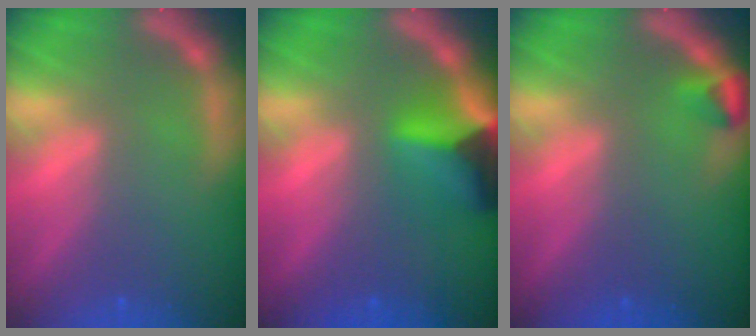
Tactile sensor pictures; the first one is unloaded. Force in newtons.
{"total": 6.9}
{"total": 1.5}